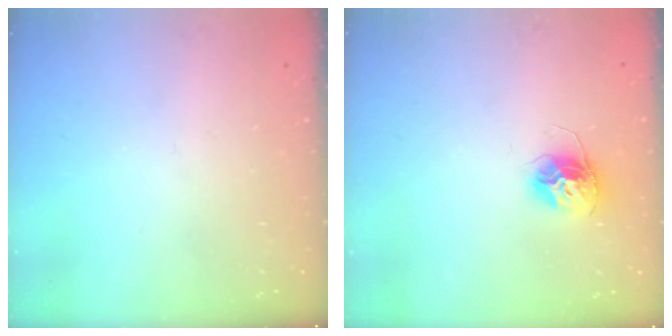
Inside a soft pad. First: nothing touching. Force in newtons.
{"total": 11.4, "press": 11.4, "slide": 0.9}